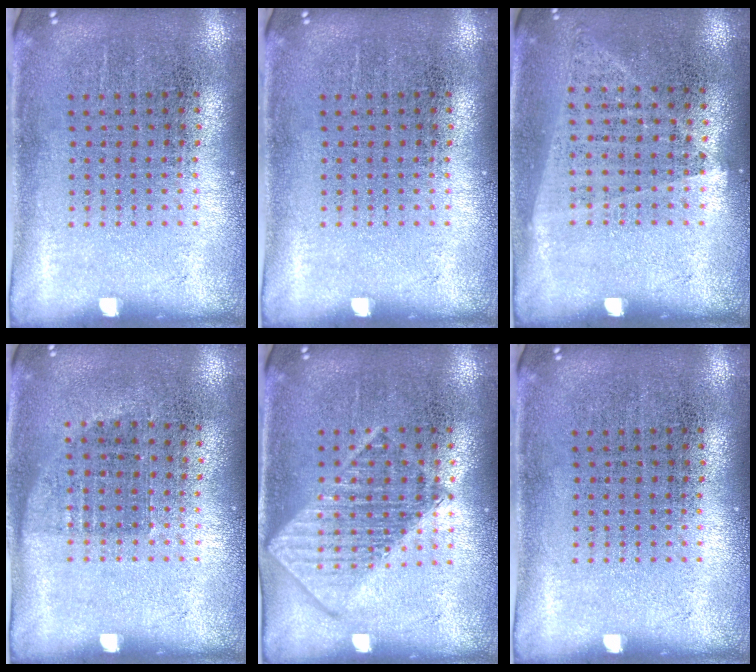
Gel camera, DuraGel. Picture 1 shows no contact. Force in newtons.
{"total": 0.0}
{"total": 1.0, "press": 0.9, "slide": 0.5}
{"total": 0.7, "press": 0.7, "slide": 0.3}
{"total": 1.4, "press": 1.4, "slide": 0.2}
{"total": 0.0}